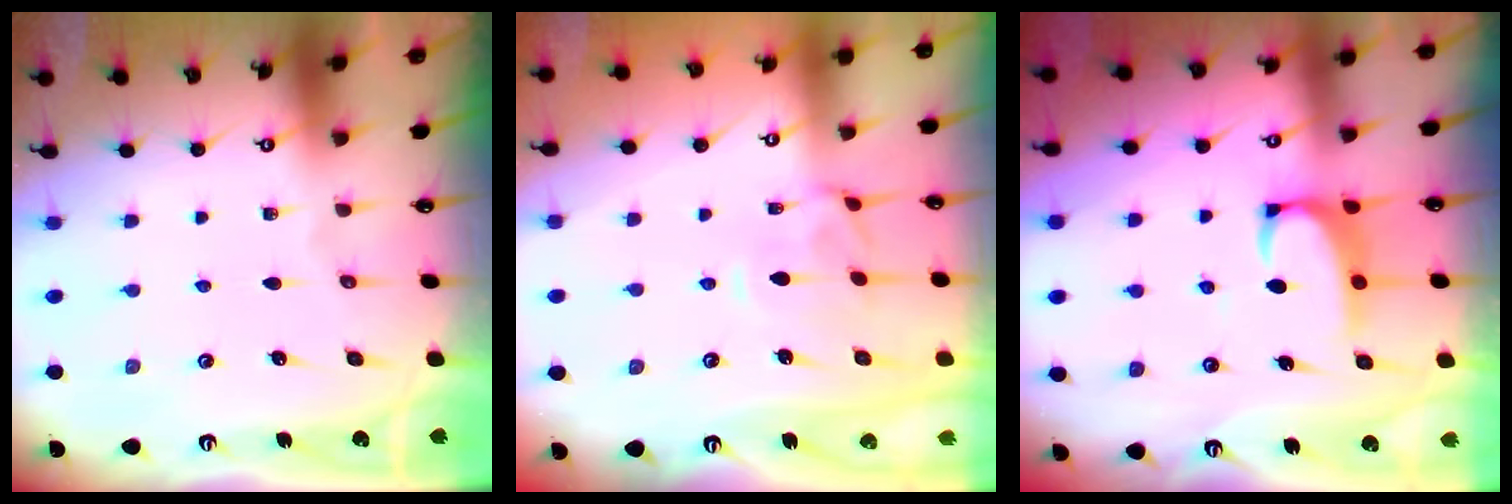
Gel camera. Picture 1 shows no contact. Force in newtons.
{"total": 1.6, "press": 1.4, "slide": 0.8}
{"total": 2.5, "press": 2.3, "slide": 0.8}